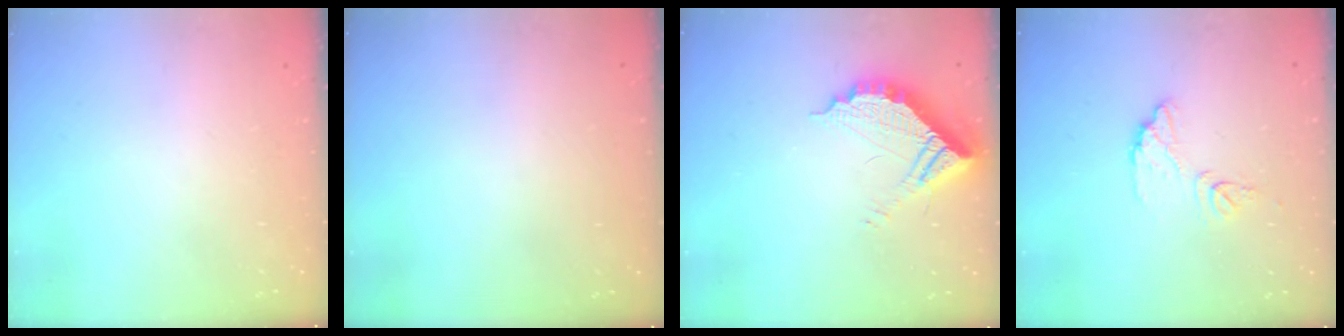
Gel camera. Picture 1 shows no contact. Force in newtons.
{"total": 3.0, "press": 3.0, "slide": 0.1}
{"total": 12.3, "press": 12.2, "slide": 0.9}
{"total": 8.9, "press": 8.9, "slide": 0.6}